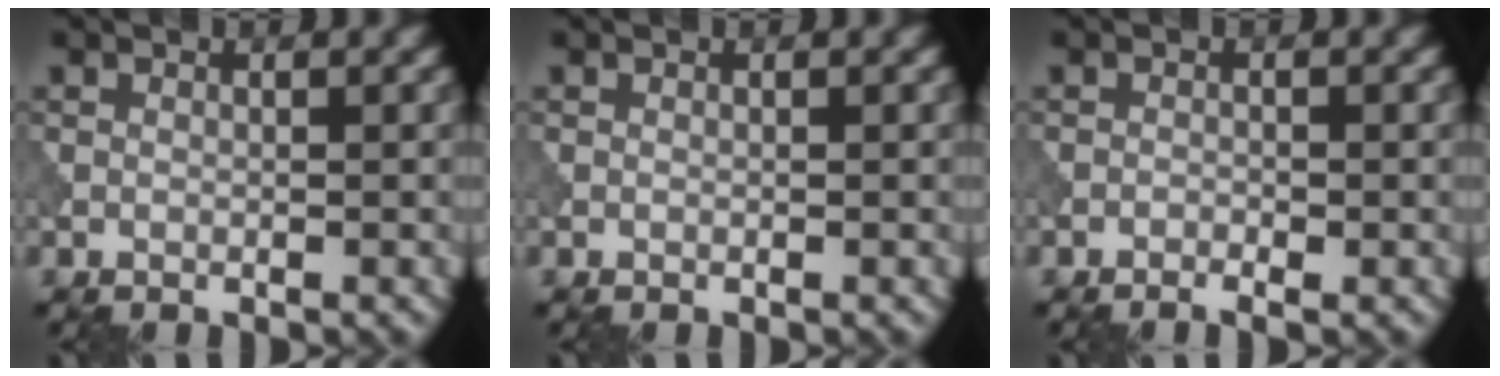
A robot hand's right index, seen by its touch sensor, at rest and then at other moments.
{"total": 0.0}
{"total": 0.7, "force": [-0.5, 0.2, 0.5], "torque": [-0.008, -0.001, -0.010]}